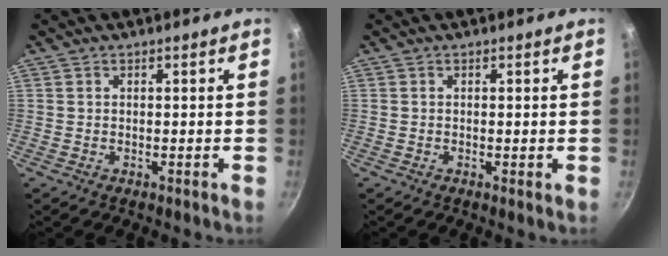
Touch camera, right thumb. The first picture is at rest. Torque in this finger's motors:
{"motor_torque": [-0.82, 0.03, -0.48, 0.09, -0.02]}